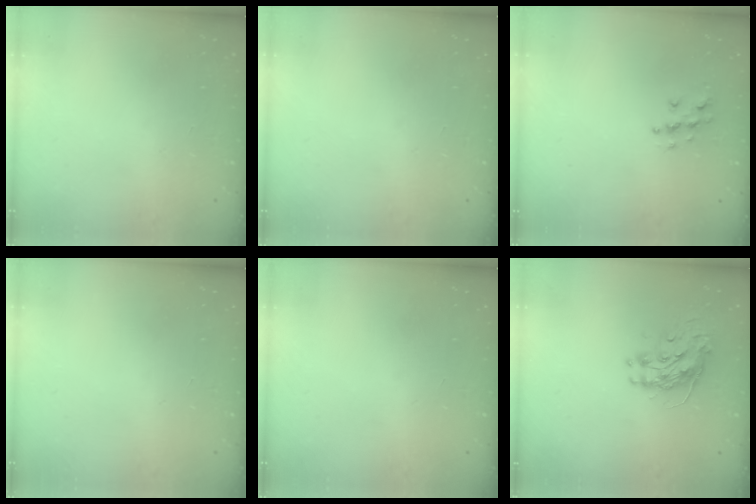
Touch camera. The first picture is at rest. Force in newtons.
{"total": 0.0}
{"total": 5.6, "press": 5.6, "slide": 0.2}
{"total": 0.0}
{"total": 0.0}
{"total": 9.2, "press": 9.2, "slide": 0.7}